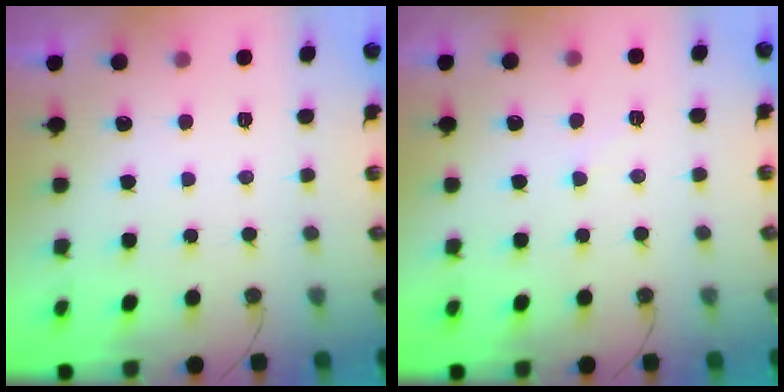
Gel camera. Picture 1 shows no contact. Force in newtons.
{"total": 4.6, "press": 4.5, "slide": 0.8}